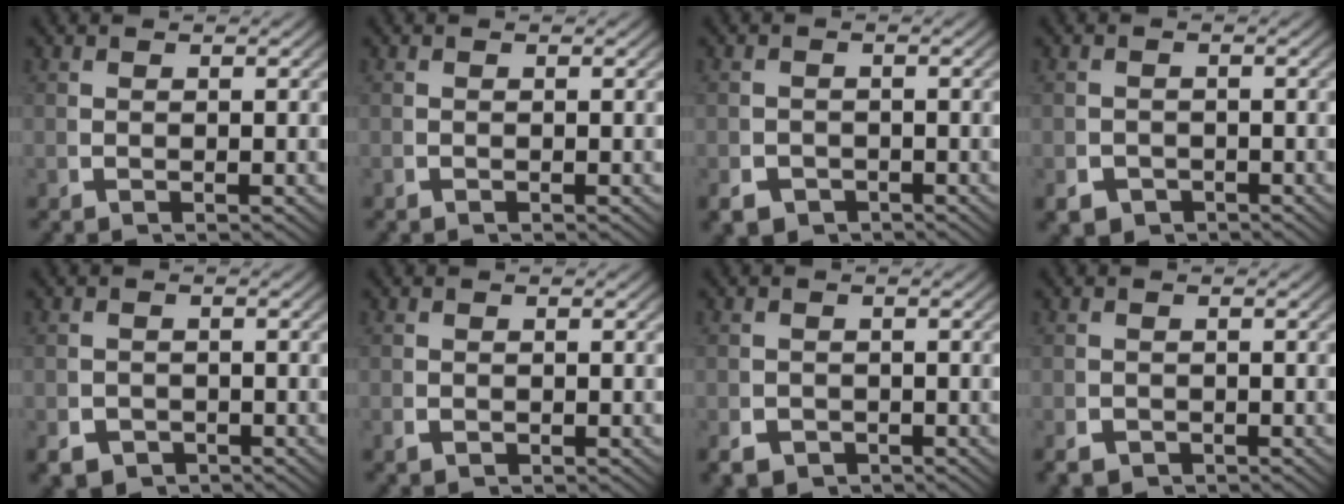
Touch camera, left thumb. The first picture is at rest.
{"total": 0.0}
{"total": 3.6, "force": [-2.8, 2.1, 0.8], "torque": [-0.012, -0.022, -0.041]}
{"total": 3.9, "force": [-2.8, 2.5, 1.0], "torque": [-0.018, -0.024, -0.039]}
{"total": 4.0, "force": [-2.9, 2.5, 1.0], "torque": [-0.018, -0.024, -0.040]}
{"total": 0.6, "force": [-0.3, 0.4, 0.3], "torque": [-0.009, -0.007, -0.003]}
{"total": 3.1, "force": [-2.3, 2.0, 0.8], "torque": [-0.014, -0.020, -0.032]}
{"total": 1.8, "force": [-1.5, 1.0, 0.3], "torque": [-0.007, -0.014, -0.020]}